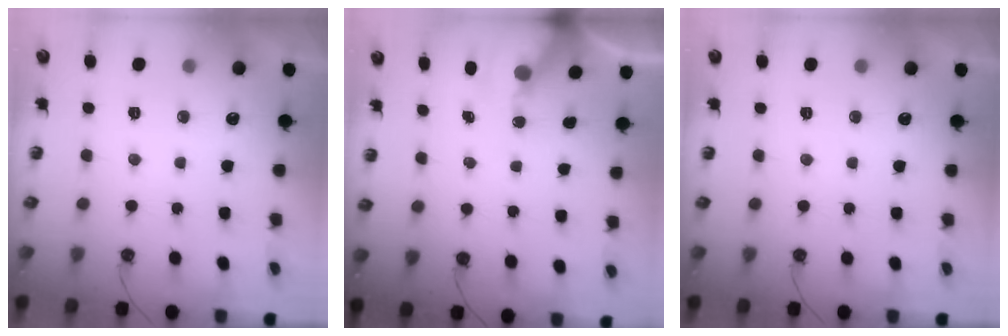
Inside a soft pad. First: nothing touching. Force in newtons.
{"total": 6.7, "press": 6.7, "slide": 0.5}
{"total": 0.0}